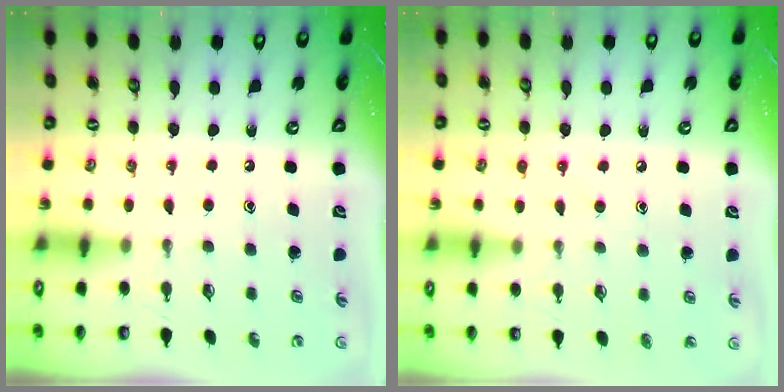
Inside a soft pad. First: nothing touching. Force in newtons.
{"total": 6.9, "press": 6.9, "slide": 0.8}